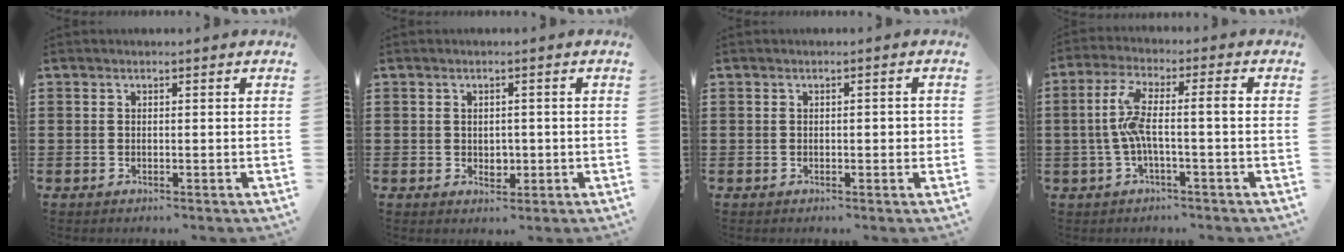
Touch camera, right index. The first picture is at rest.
{"total": 1.9, "force": [-0.1, 1.4, 1.2], "torque": [-0.016, 0.003, -0.004]}
{"total": 1.3, "force": [-0.2, 0.6, 1.1], "torque": [-0.020, 0.004, -0.005]}
{"total": 6.3, "force": [-1.0, 0.9, 6.2], "torque": [-0.132, -0.004, -0.030]}